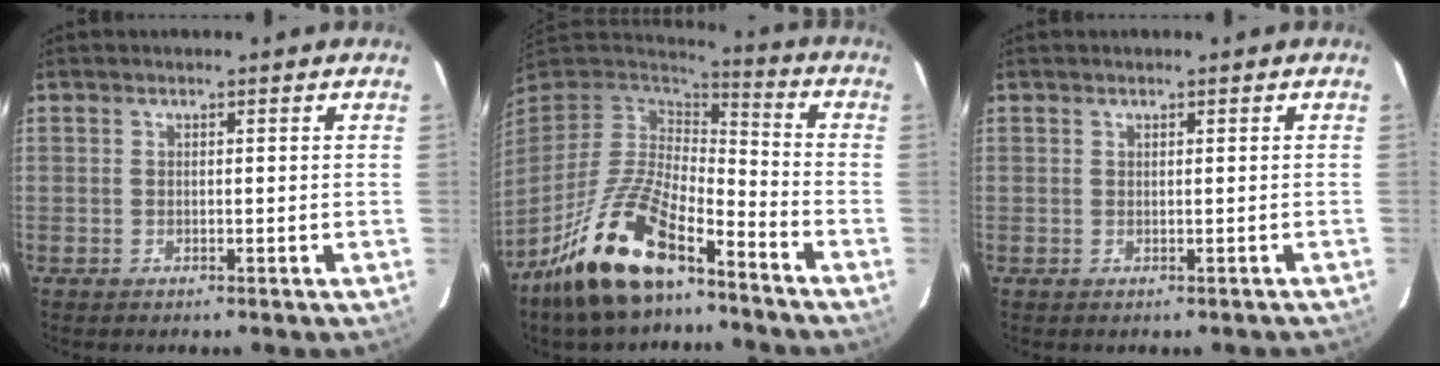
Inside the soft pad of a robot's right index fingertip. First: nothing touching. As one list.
[{"total": 19.1, "force": [-12.7, 6.9, 12.4], "torque": [-0.257, -0.022, -0.234]}, {"total": 0.8, "force": [-0.4, 0.3, 0.7], "torque": [-0.007, 0.002, -0.001]}]